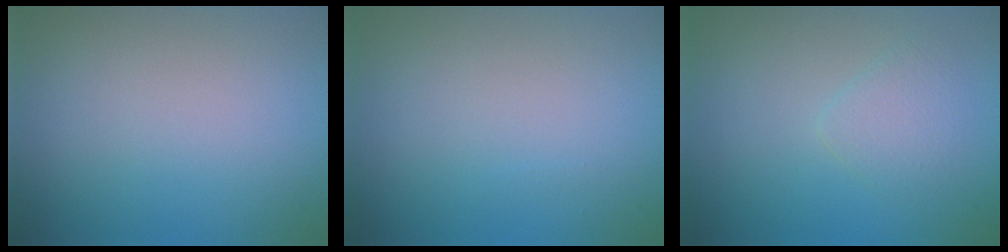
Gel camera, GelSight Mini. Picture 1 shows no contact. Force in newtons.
{"total": 0.0}
{"total": 1.7, "press": 1.7, "slide": 0.1}